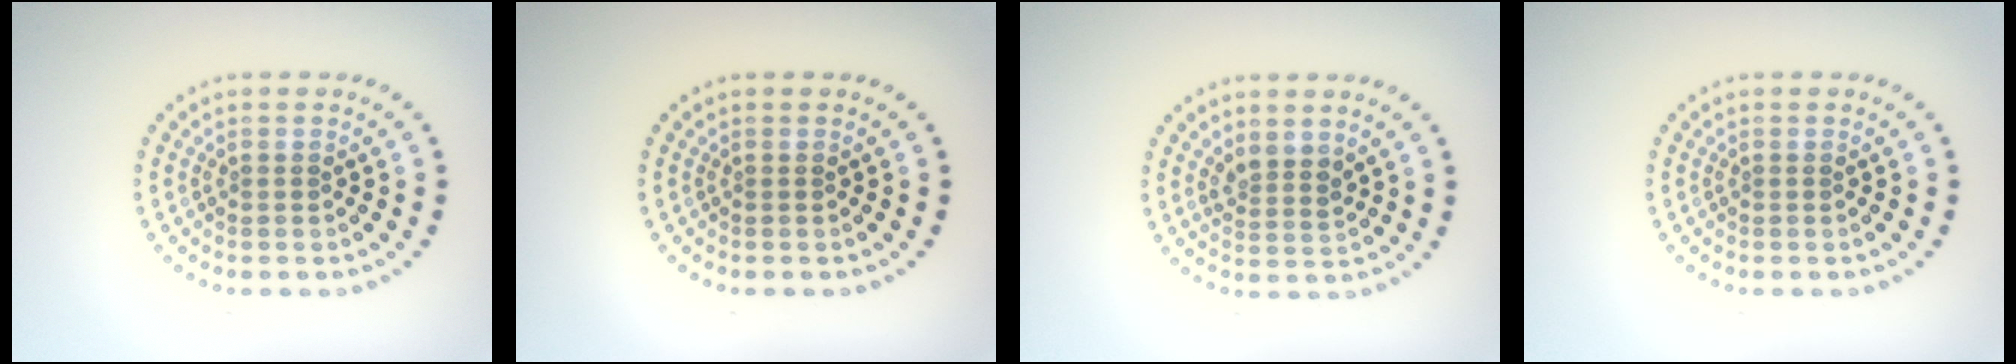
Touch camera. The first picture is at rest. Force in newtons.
{"total": 0.0}
{"total": 2.0, "press": 1.7, "slide": 1.1}
{"total": 0.0}